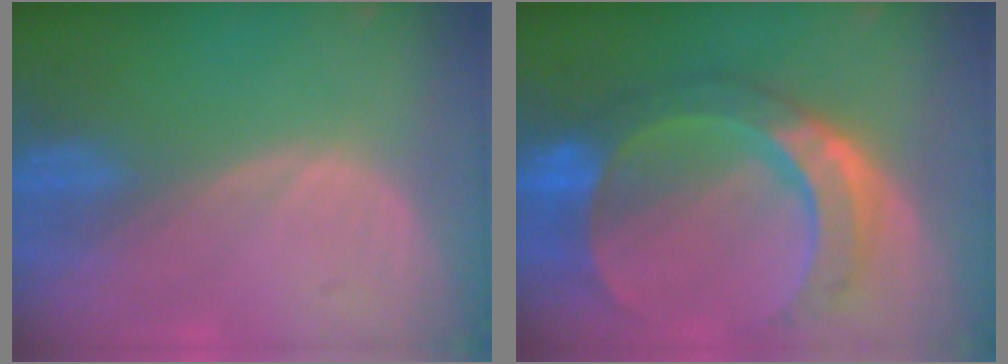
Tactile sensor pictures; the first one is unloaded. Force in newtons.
{"total": 11.1, "press": 11.0, "slide": 1.1}